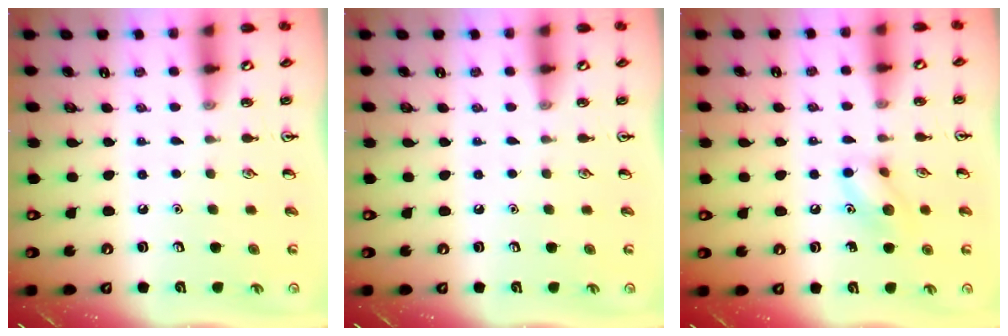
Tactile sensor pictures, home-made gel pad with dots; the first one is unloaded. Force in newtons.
{"total": 0.0}
{"total": 8.6, "press": 8.6, "slide": 0.6}